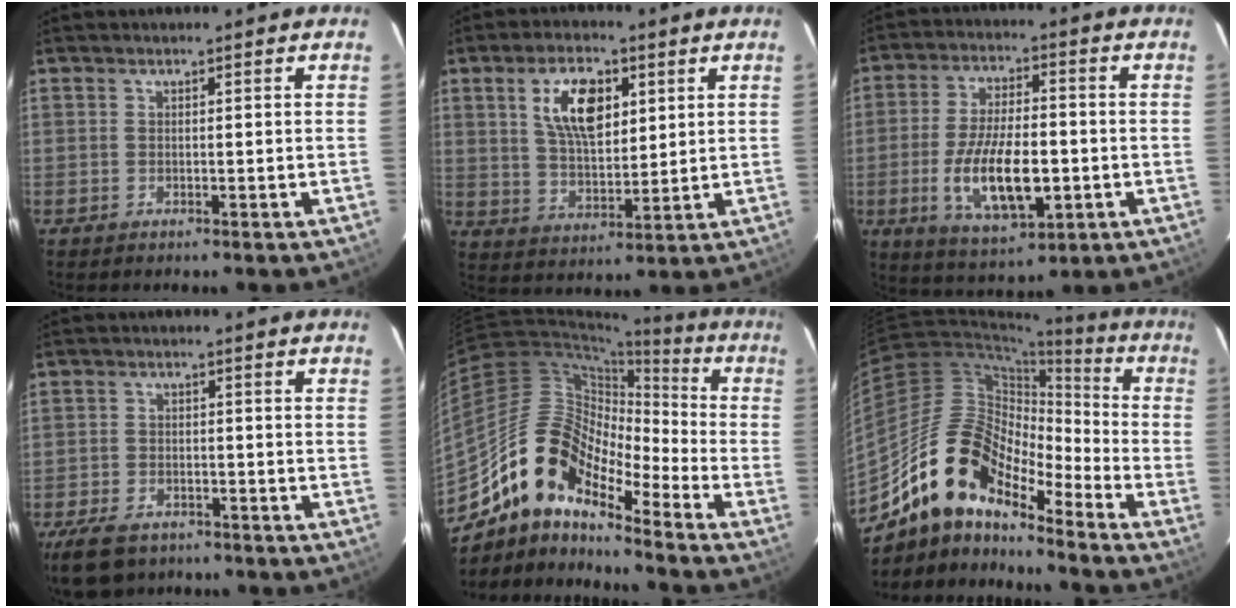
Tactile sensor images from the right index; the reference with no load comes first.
{"total": 10.9, "force": [4.2, 5.3, 8.5], "torque": [-0.156, 0.012, 0.082]}
{"total": 14.4, "force": [-3.4, 5.7, 12.8], "torque": [-0.250, -0.015, -0.051]}
{"total": 9.5, "force": [-7.0, 5.0, 4.2], "torque": [-0.111, -0.003, -0.120]}
{"total": 15.3, "force": [-11.1, 5.8, 8.8], "torque": [-0.145, 0.010, -0.225]}
{"total": 16.1, "force": [-12.2, 5.9, 8.7], "torque": [-0.148, 0.009, -0.243]}